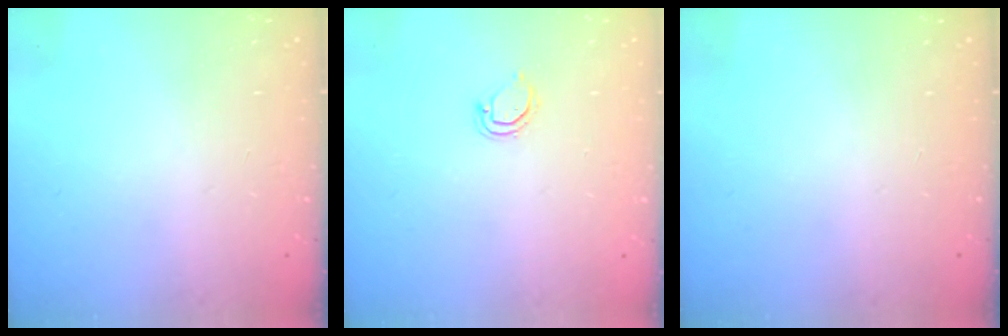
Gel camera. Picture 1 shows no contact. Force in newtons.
{"total": 3.9, "press": 3.9, "slide": 0.3}
{"total": 0.0}